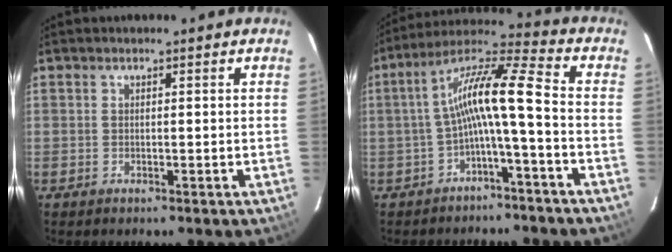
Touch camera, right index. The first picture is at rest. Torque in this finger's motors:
{"motor_torque": [0.85, -0.44, 0.75, 0.21]}